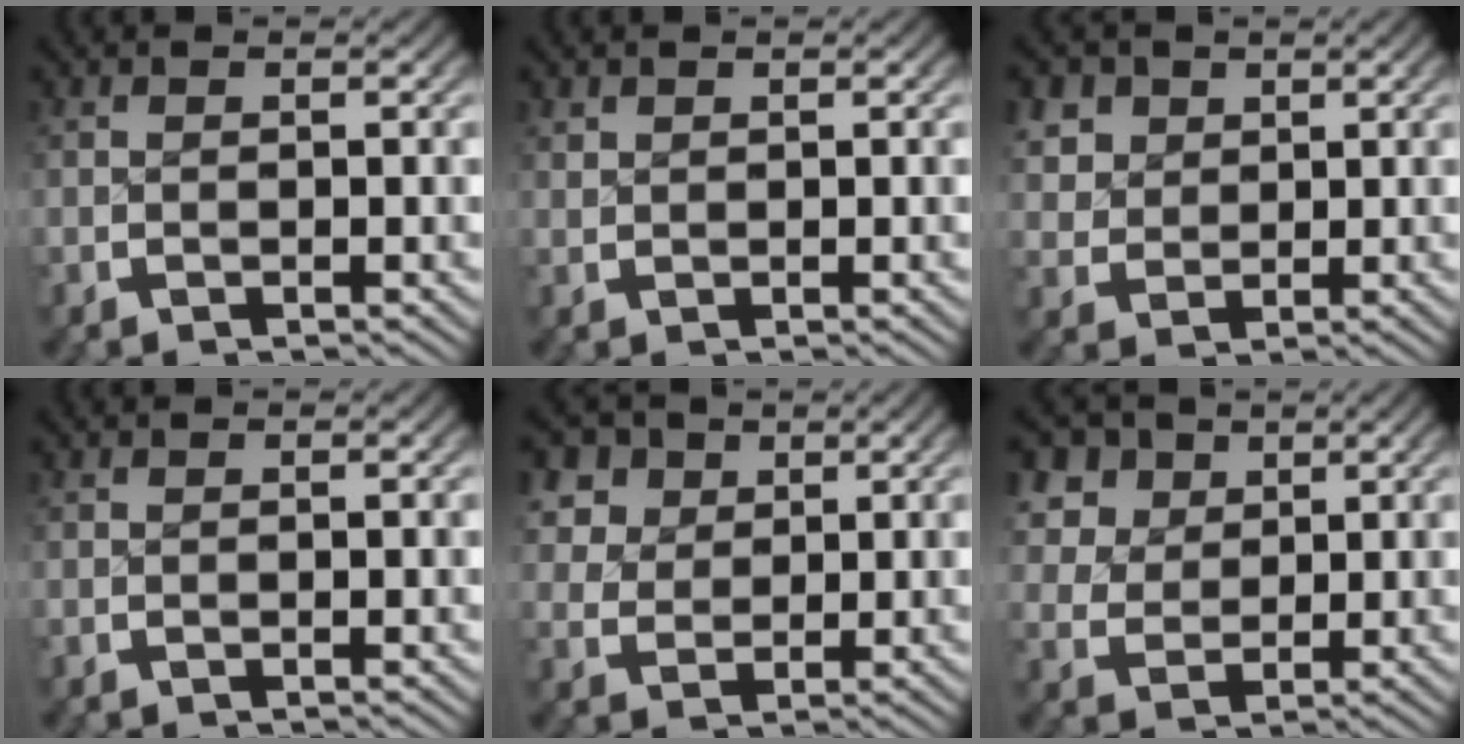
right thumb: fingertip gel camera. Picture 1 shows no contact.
{"total": 0.7, "force": [0.7, 0.2, 0.1], "torque": [-0.002, 0.000, 0.018]}
{"total": 5.0, "force": [2.3, 3.9, 2.1], "torque": [-0.055, -0.011, 0.048]}
{"total": 0.0}
{"total": 5.9, "force": [2.9, 4.4, 2.7], "torque": [-0.061, -0.007, 0.052]}
{"total": 7.4, "force": [3.3, 5.6, 3.5], "torque": [-0.081, -0.009, 0.058]}